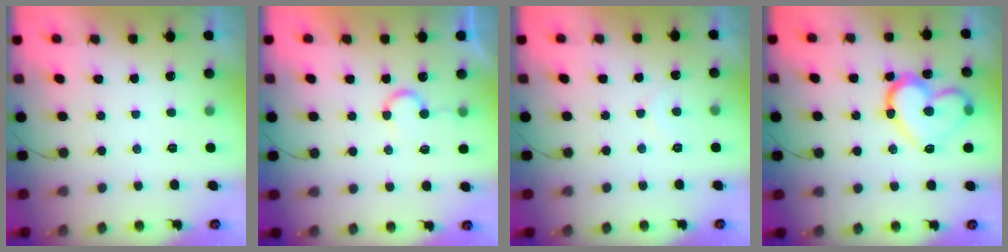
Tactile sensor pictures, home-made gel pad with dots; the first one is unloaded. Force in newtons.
{"total": 6.1, "press": 6.1, "slide": 0.6}
{"total": 4.1, "press": 4.1, "slide": 0.3}
{"total": 17.5, "press": 17.4, "slide": 1.4}